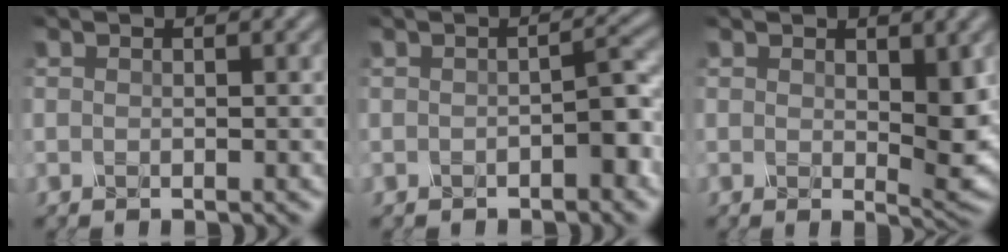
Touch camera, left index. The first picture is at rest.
{"total": 1.9, "force": [-1.2, 0.0, 1.5], "torque": [-0.035, 0.005, -0.013]}
{"total": 3.6, "force": [0.4, 1.3, 3.3], "torque": [-0.067, -0.007, 0.017]}